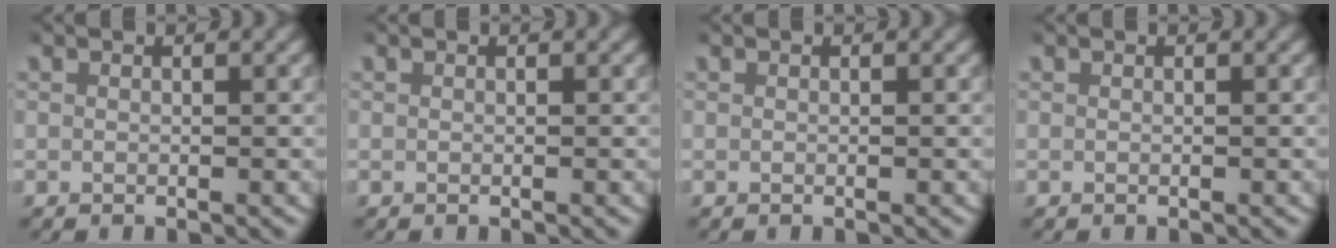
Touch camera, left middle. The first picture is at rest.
{"total": 0.0}
{"total": 0.0}
{"total": 0.0}